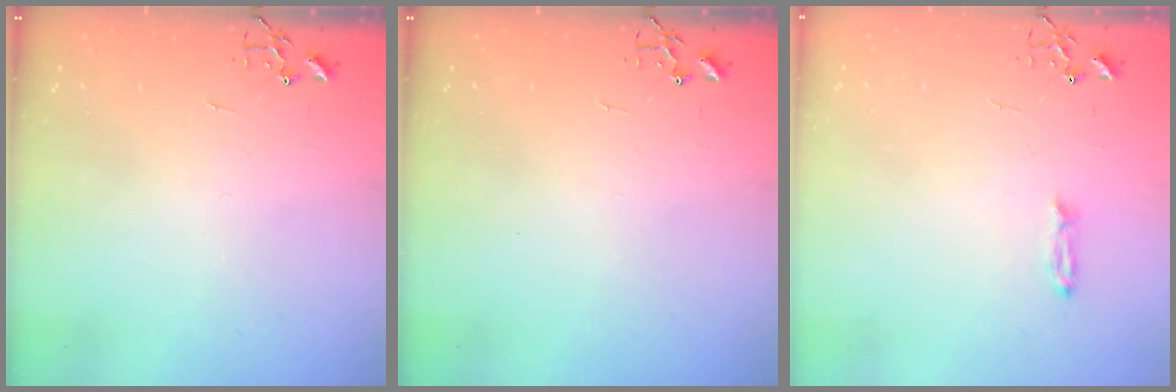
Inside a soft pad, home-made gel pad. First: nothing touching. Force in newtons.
{"total": 0.0}
{"total": 3.2, "press": 3.1, "slide": 0.3}